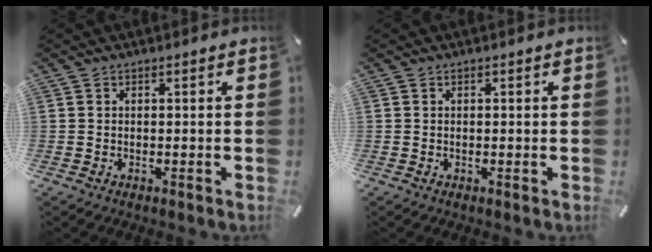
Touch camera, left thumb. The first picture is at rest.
{"total": 0.0}